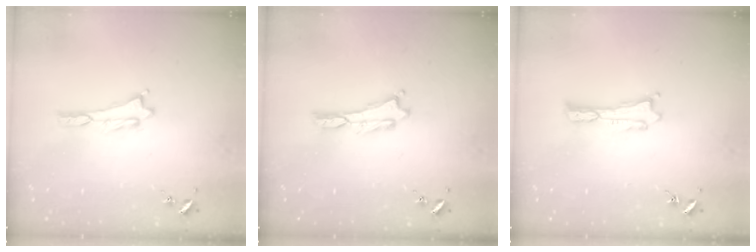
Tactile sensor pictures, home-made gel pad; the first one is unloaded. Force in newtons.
{"total": 0.0}
{"total": 0.0}